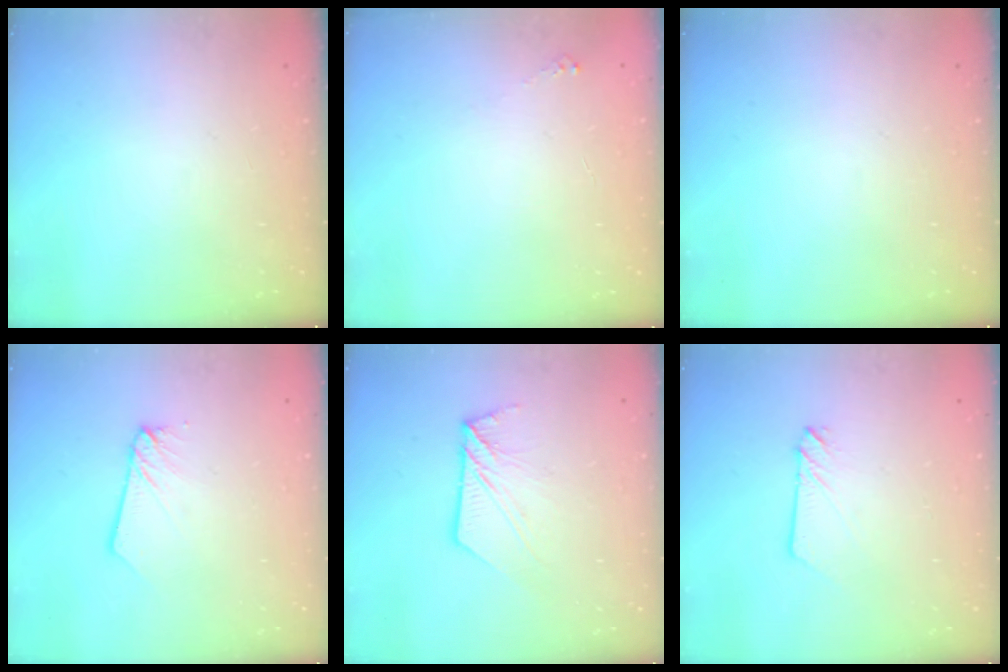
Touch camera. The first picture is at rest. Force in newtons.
{"total": 3.5, "press": 3.4, "slide": 0.5}
{"total": 0.0}
{"total": 2.7, "press": 2.7, "slide": 0.2}
{"total": 8.0, "press": 8.0, "slide": 0.2}
{"total": 2.3, "press": 2.3, "slide": 0.2}